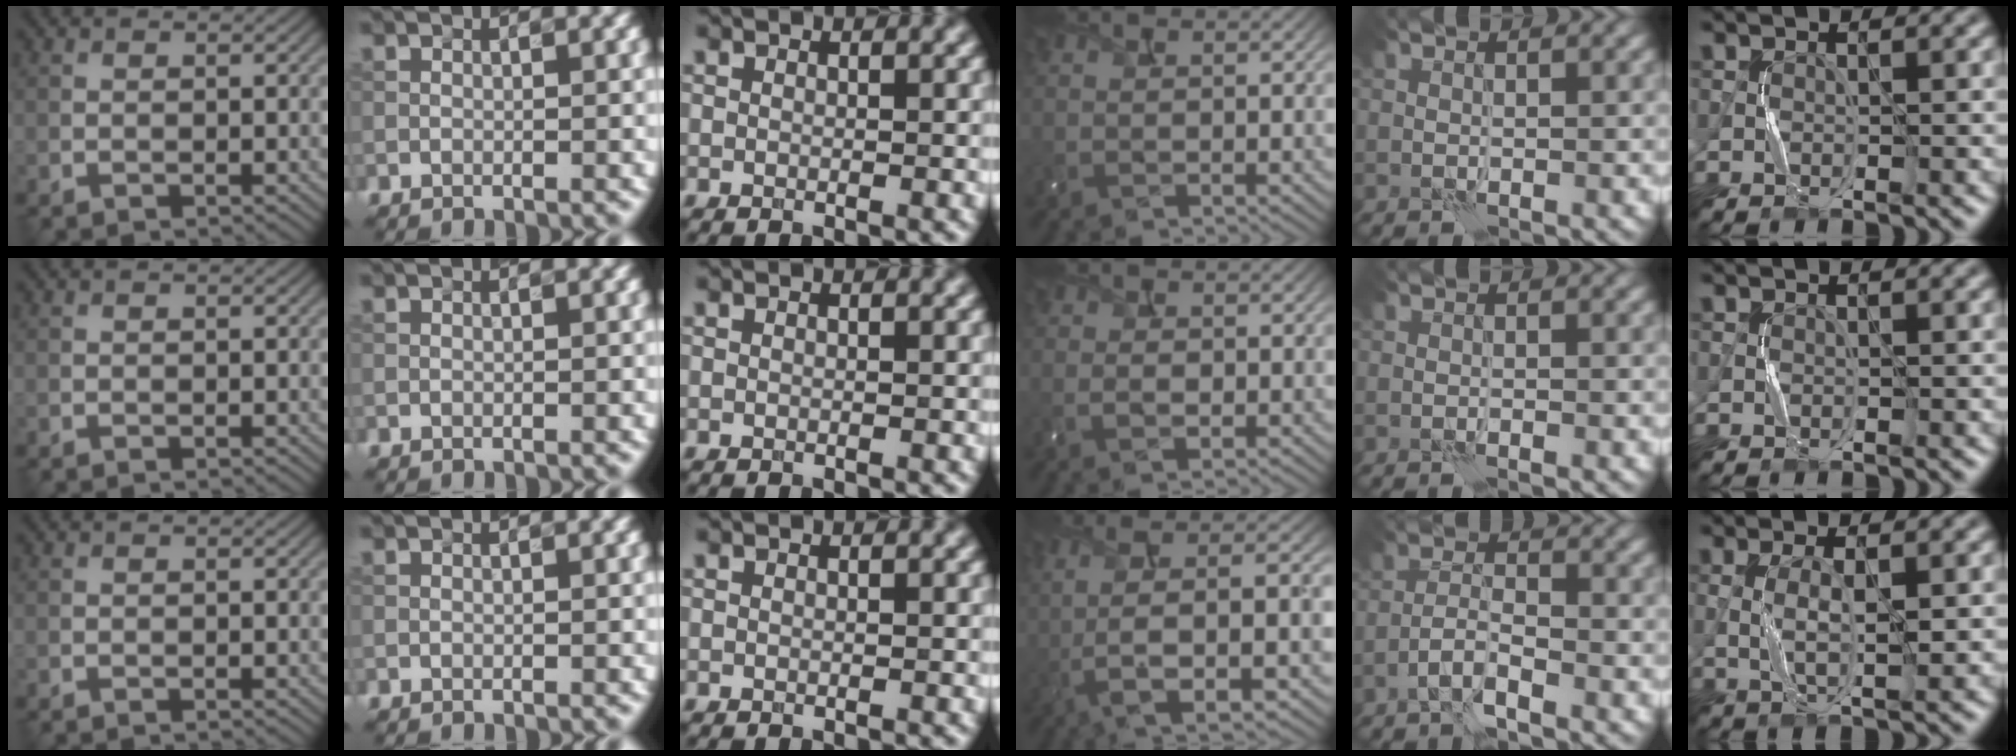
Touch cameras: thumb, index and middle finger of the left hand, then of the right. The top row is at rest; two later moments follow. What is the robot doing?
{"motion": "squeeze", "object": "bubble wrap"}